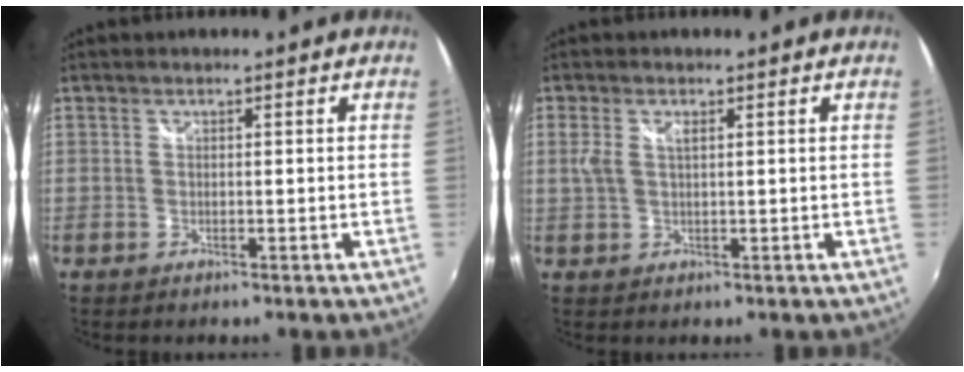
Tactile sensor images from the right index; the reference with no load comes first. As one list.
[{"total": 2.5, "force": [0.7, 1.1, 2.1], "torque": [-0.044, 0.001, 0.012]}]